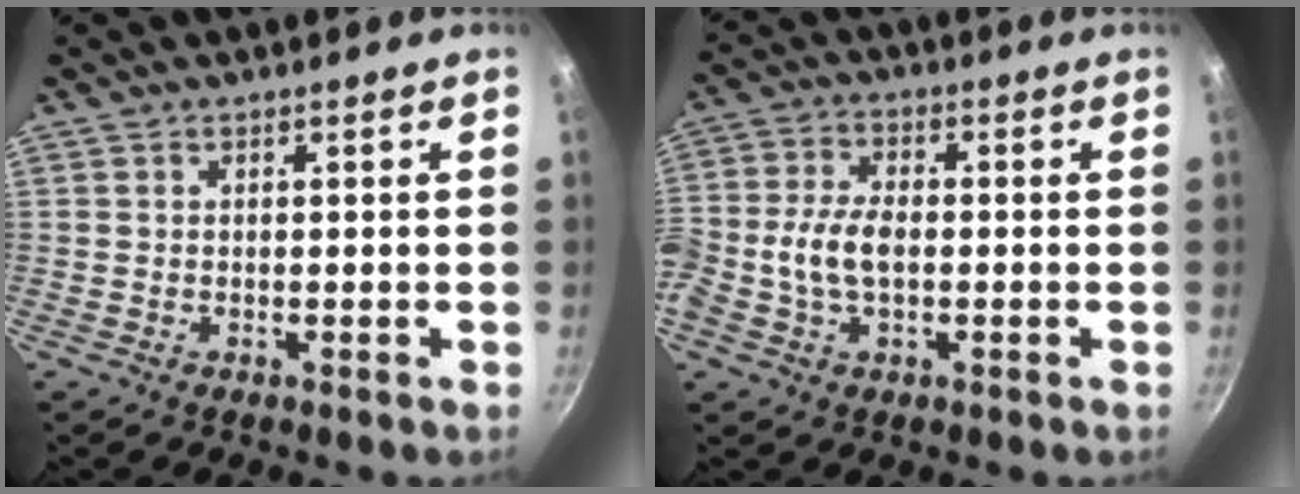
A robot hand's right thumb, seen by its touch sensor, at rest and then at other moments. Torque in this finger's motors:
{"motor_torque": [-0.02, 0.16, 0.04, -0.04, 0.08]}